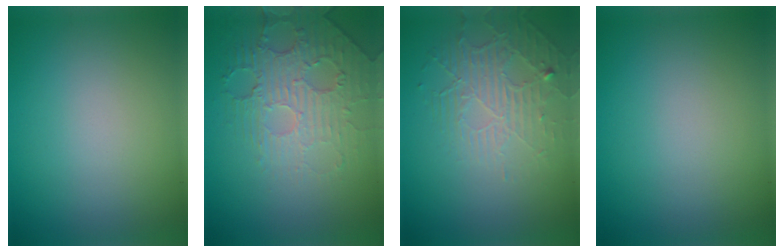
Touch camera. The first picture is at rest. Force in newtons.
{"total": 2.9, "press": 2.4, "slide": 1.6}
{"total": 2.3, "press": 1.7, "slide": 1.6}
{"total": 0.0}